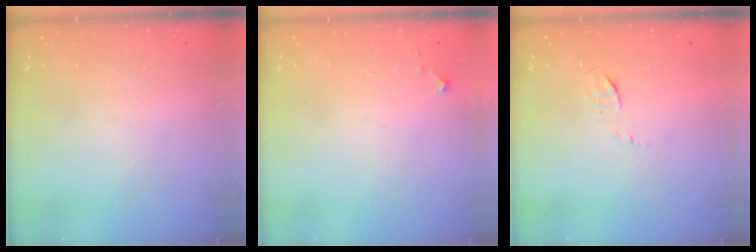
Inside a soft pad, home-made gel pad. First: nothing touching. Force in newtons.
{"total": 2.6, "press": 2.6, "slide": 0.4}
{"total": 5.0, "press": 4.9, "slide": 1.2}